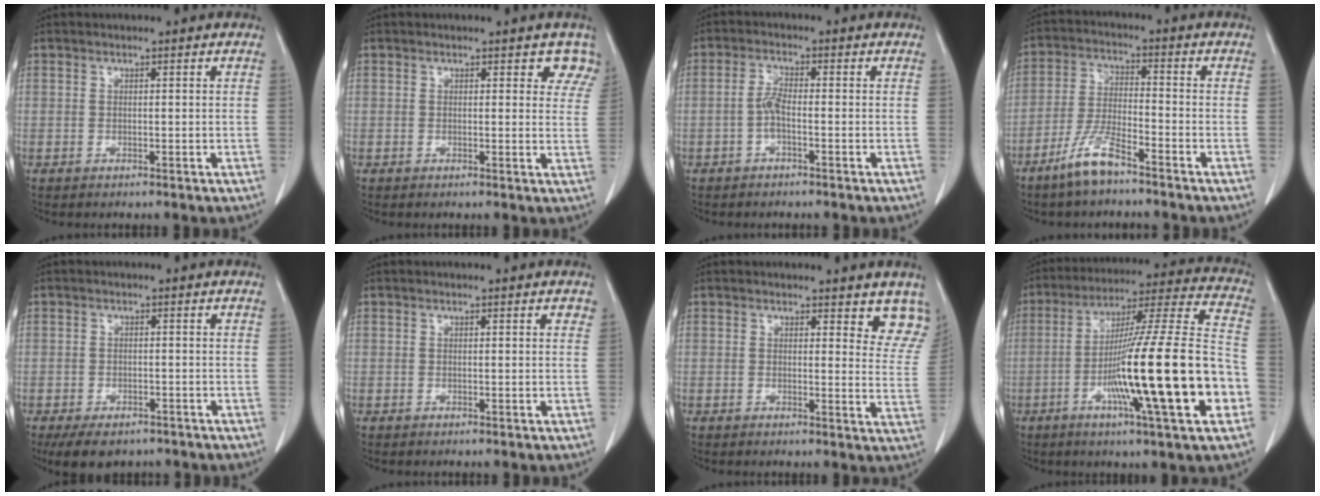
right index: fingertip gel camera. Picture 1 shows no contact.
{"total": 3.8, "force": [3.2, 1.9, 1.0], "torque": [0.015, -0.007, 0.014]}
{"total": 2.7, "force": [-0.9, 0.6, 2.5], "torque": [-0.051, 0.003, -0.021]}
{"total": 7.3, "force": [-5.4, 1.1, 4.8], "torque": [-0.107, -0.010, -0.109]}
{"total": 6.8, "force": [-5.0, 3.7, 2.7], "torque": [-0.035, -0.001, -0.071]}
{"total": 0.7, "force": [0.4, 0.2, 0.5], "torque": [-0.004, 0.001, 0.001]}
{"total": 7.8, "force": [6.8, 2.6, 2.8], "torque": [-0.001, -0.028, 0.051]}
{"total": 24.1, "force": [-6.7, 0.2, 23.2], "torque": [-0.349, -0.012, -0.118]}